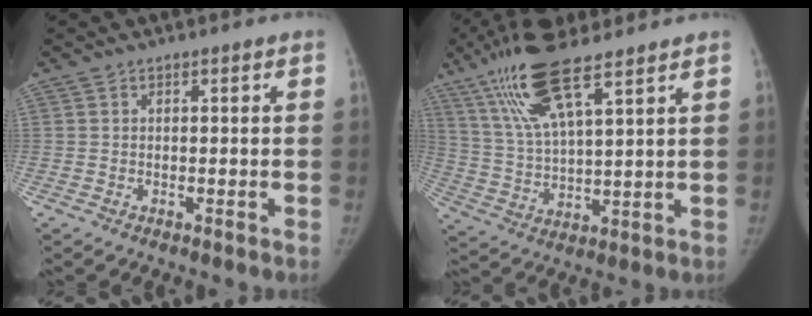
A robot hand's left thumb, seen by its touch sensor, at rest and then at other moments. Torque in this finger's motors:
{"motor_torque": [0.09, -0.03, 1.60, -1.17, 0.41]}